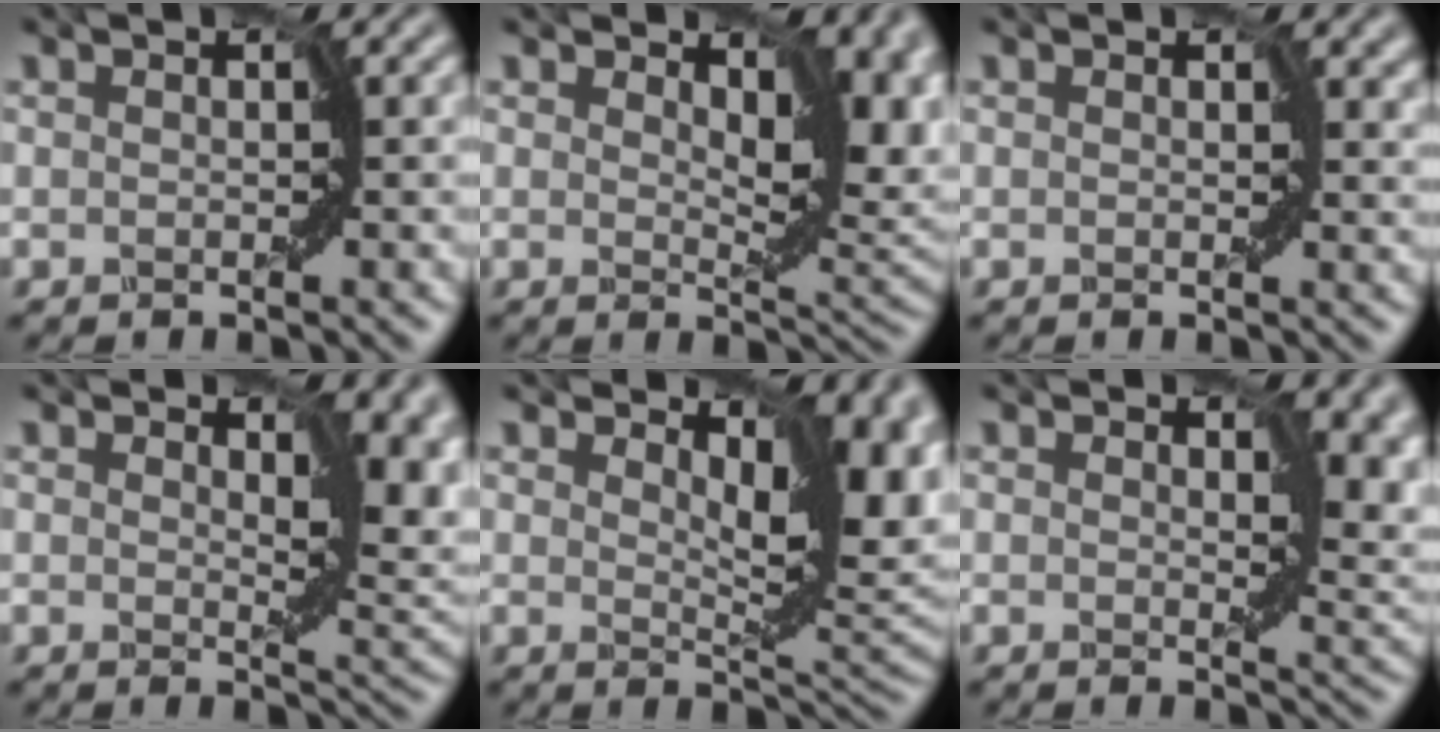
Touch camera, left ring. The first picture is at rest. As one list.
[{"total": 9.5, "force": [2.0, 4.8, 7.9], "torque": [-0.110, -0.006, 0.033]}, {"total": 1.7, "force": [0.7, 1.1, 1.1], "torque": [-0.016, -0.001, 0.003]}, {"total": 6.4, "force": [1.3, 3.3, 5.3], "torque": [-0.073, -0.006, 0.023]}, {"total": 9.1, "force": [2.1, 4.4, 7.7], "torque": [-0.120, -0.007, 0.040]}, {"total": 5.8, "force": [1.3, 3.1, 4.7], "torque": [-0.059, -0.004, 0.016]}]